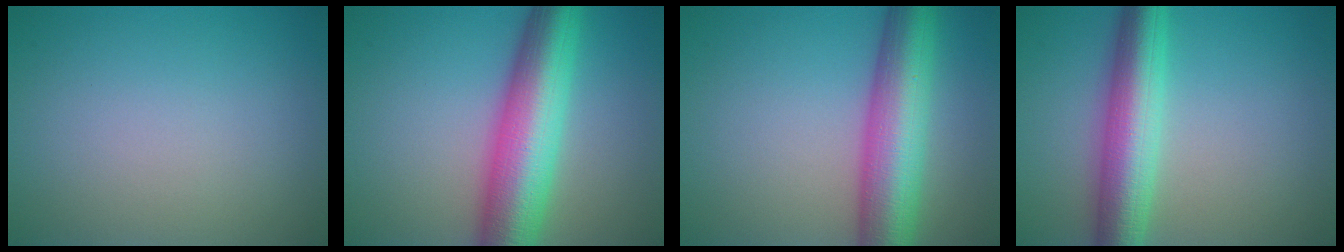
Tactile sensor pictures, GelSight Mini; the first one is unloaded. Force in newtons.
{"total": 10.3, "press": 10.3, "slide": 0.1}
{"total": 9.3, "press": 9.3, "slide": 0.2}
{"total": 7.1, "press": 7.1, "slide": 0.1}